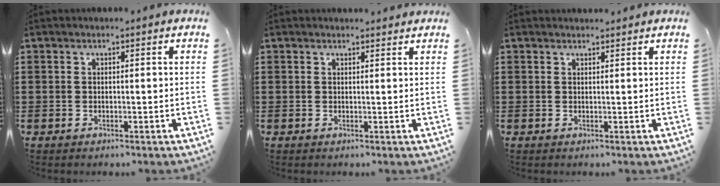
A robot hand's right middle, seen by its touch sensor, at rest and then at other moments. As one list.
[{"total": 0.8, "force": [0.8, 0.1, 0.1], "torque": [0.003, -0.003, 0.014]}, {"total": 0.9, "force": [0.9, 0.1, 0.1], "torque": [0.004, -0.003, 0.015]}]